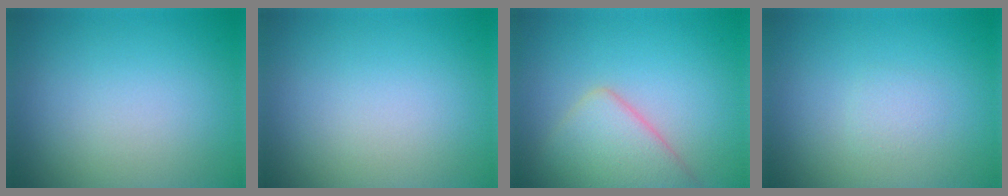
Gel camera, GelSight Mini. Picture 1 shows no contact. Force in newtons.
{"total": 0.0}
{"total": 4.9, "press": 4.9, "slide": 0.2}
{"total": 0.8, "press": 0.8, "slide": 0.0}